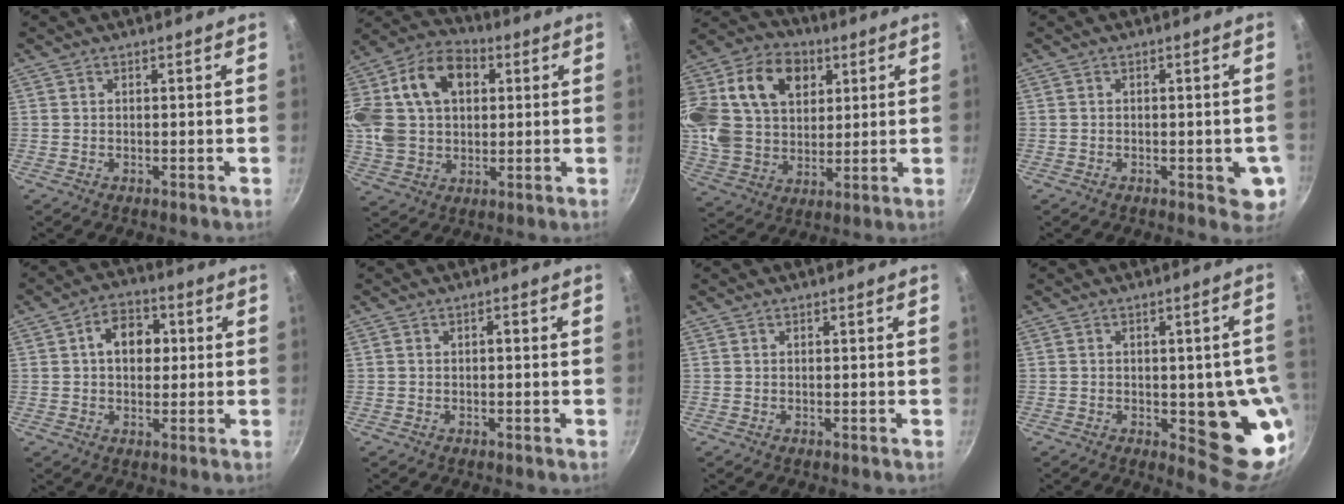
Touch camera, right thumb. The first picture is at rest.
{"total": 24.9, "force": [6.2, 17.7, 16.4], "torque": [-0.351, 0.037, 0.102]}
{"total": 29.4, "force": [9.7, 21.1, 18.1], "torque": [-0.385, 0.029, 0.171]}
{"total": 5.8, "force": [-1.5, 2.5, 5.0], "torque": [-0.041, -0.001, -0.018]}
{"total": 8.4, "force": [1.3, 6.1, 5.7], "torque": [-0.053, 0.012, 0.009]}
{"total": 1.1, "force": [-0.2, 0.5, 0.9], "torque": [-0.018, 0.009, -0.003]}
{"total": 0.0}
{"total": 15.2, "force": [-2.4, 6.2, 13.6], "torque": [-0.103, -0.007, -0.025]}